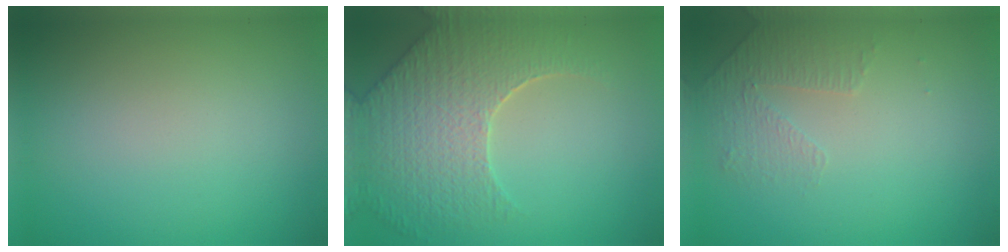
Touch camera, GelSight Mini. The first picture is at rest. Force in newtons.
{"total": 7.0, "press": 5.5, "slide": 4.3}
{"total": 1.4, "press": 0.9, "slide": 1.1}